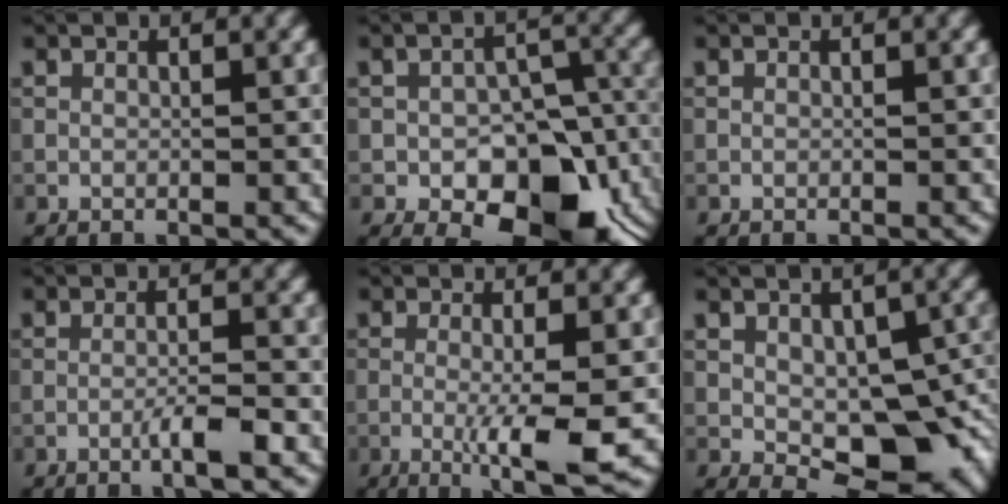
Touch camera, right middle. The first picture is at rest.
{"total": 12.5, "force": [-5.0, 7.3, 8.8], "torque": [-0.119, -0.021, -0.064]}
{"total": 0.0}
{"total": 2.6, "force": [-1.2, 0.2, 2.3], "torque": [-0.036, 0.006, -0.025]}
{"total": 4.8, "force": [-1.1, 0.6, 4.7], "torque": [-0.078, -0.013, -0.018]}
{"total": 9.7, "force": [-1.2, 5.7, 7.7], "torque": [-0.113, -0.021, -0.008]}